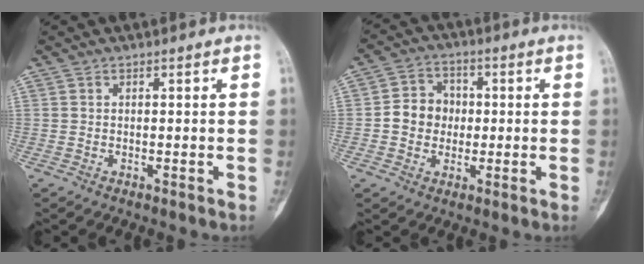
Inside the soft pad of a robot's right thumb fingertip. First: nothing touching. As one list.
[{"total": 7.1, "force": [-0.3, 6.3, 3.3], "torque": [-0.021, 0.016, -0.016]}]